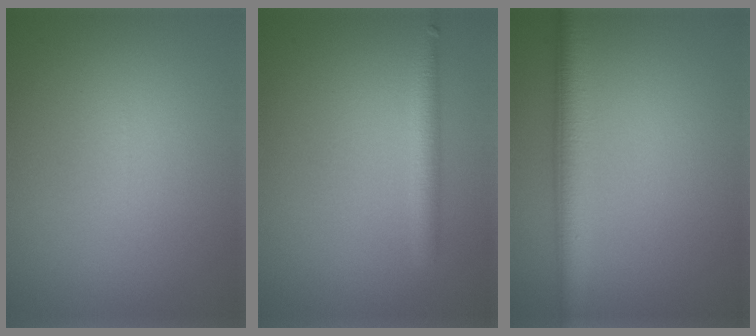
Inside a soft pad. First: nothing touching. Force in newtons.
{"total": 2.3, "press": 2.3, "slide": 0.1}
{"total": 4.0, "press": 4.0, "slide": 0.2}